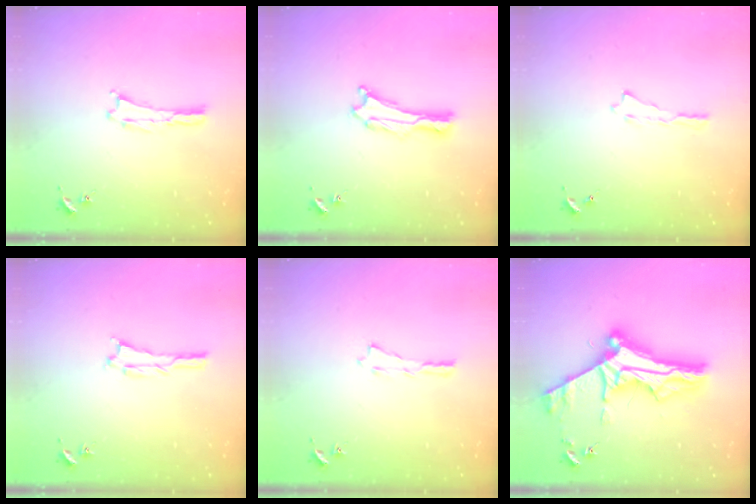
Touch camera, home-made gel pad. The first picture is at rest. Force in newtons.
{"total": 0.8, "press": 0.7, "slide": 0.2}
{"total": 0.0}
{"total": 1.1, "press": 1.1, "slide": 0.1}
{"total": 0.0}
{"total": 11.7, "press": 11.6, "slide": 1.1}